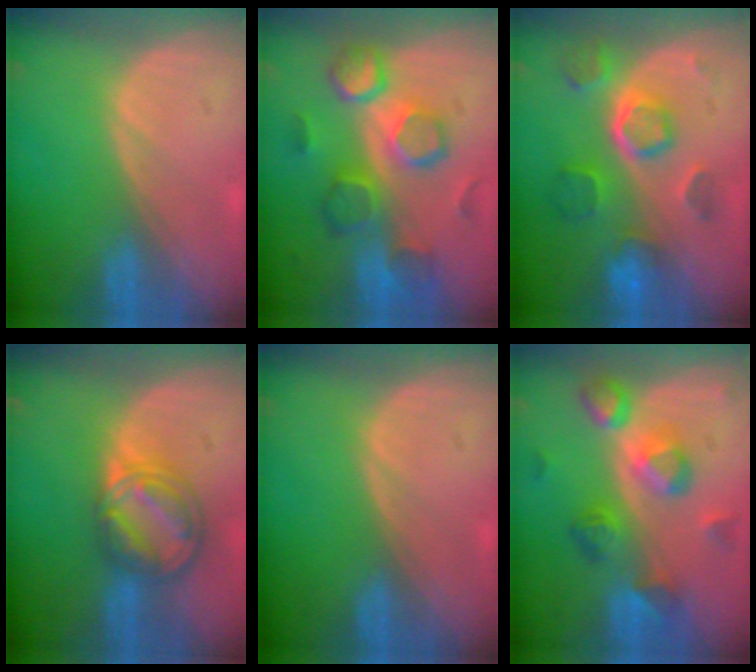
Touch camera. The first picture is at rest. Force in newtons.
{"total": 10.0, "press": 9.3, "slide": 3.6}
{"total": 8.5, "press": 7.7, "slide": 3.7}
{"total": 8.4, "press": 7.1, "slide": 4.5}
{"total": 0.0}
{"total": 8.1, "press": 8.0, "slide": 1.5}